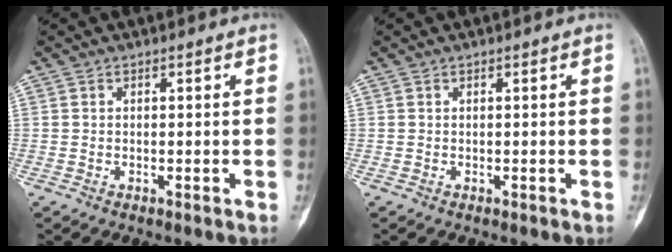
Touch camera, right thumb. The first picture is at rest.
{"total": 0.0}